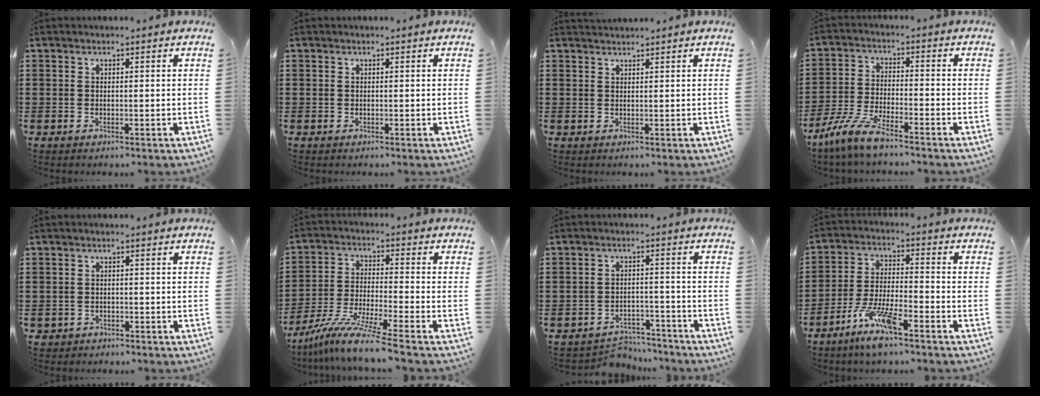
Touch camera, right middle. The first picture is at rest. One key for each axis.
{"total": 0.0}
{"total": 1.2, "fx": 1.2, "fy": 0.2, "fz": -0.1, "tx": -0.002, "ty": 0.001, "tz": 0.023}
{"total": 6.8, "fx": -5.8, "fy": 0.5, "fz": 3.5, "tx": -0.097, "ty": -0.014, "tz": -0.118}
{"total": 1.5, "fx": -1.3, "fy": 0.7, "fz": -0.2, "tx": -0.002, "ty": 0.003, "tz": -0.032}
{"total": 9.6, "fx": -8.1, "fy": 0.0, "fz": 5.2, "tx": -0.106, "ty": -0.004, "tz": -0.162}
{"total": 4.4, "fx": -4.3, "fy": 0.9, "fz": -0.1, "tx": -0.003, "ty": 0.007, "tz": -0.090}
{"total": 8.0, "fx": -5.8, "fy": 1.0, "fz": 5.4, "tx": -0.118, "ty": -0.009, "tz": -0.110}